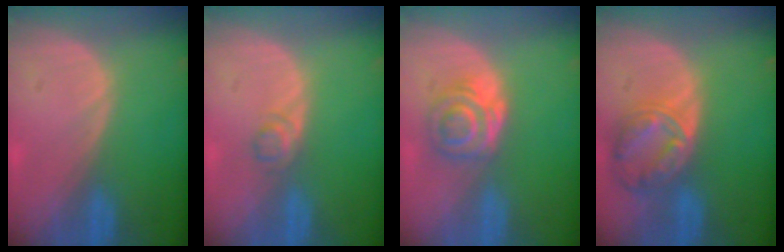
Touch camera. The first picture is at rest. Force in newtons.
{"total": 1.9, "press": 1.8, "slide": 0.2}
{"total": 6.3, "press": 5.2, "slide": 3.5}
{"total": 8.2, "press": 7.0, "slide": 4.2}